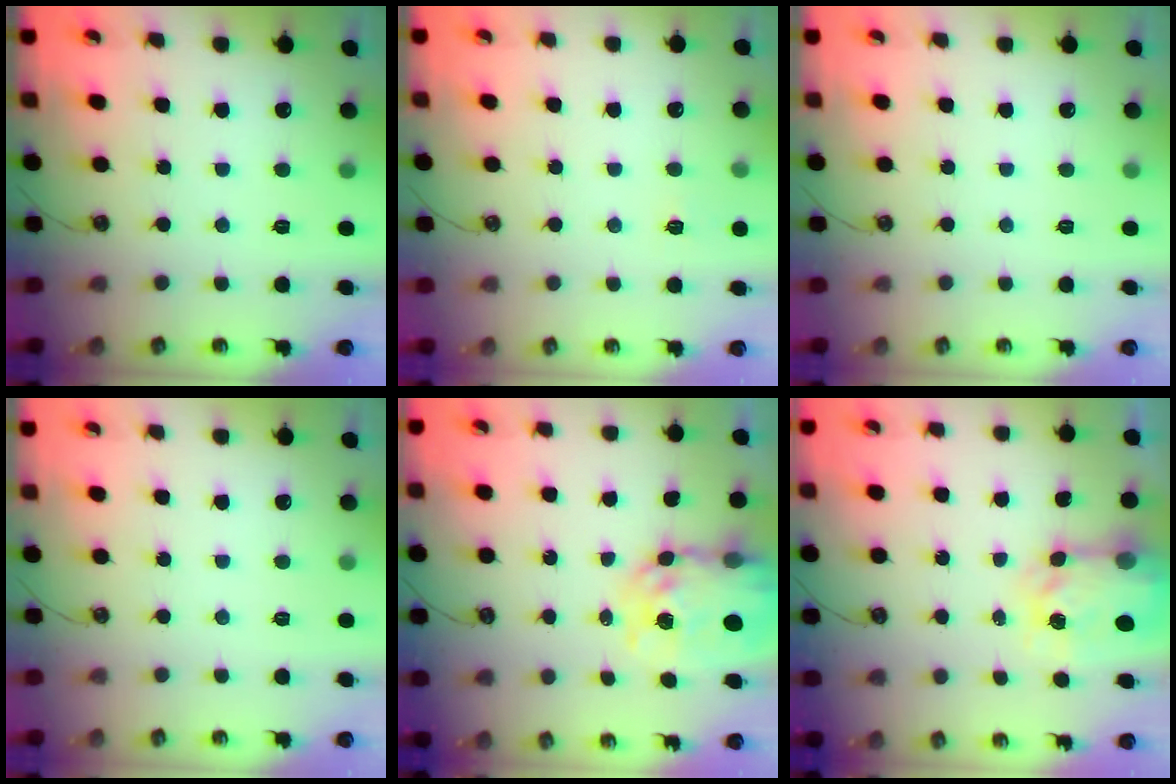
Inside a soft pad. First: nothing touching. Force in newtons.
{"total": 2.3, "press": 2.3, "slide": 0.3}
{"total": 0.0}
{"total": 0.0}
{"total": 10.6, "press": 10.5, "slide": 0.9}
{"total": 5.5, "press": 5.5, "slide": 0.7}